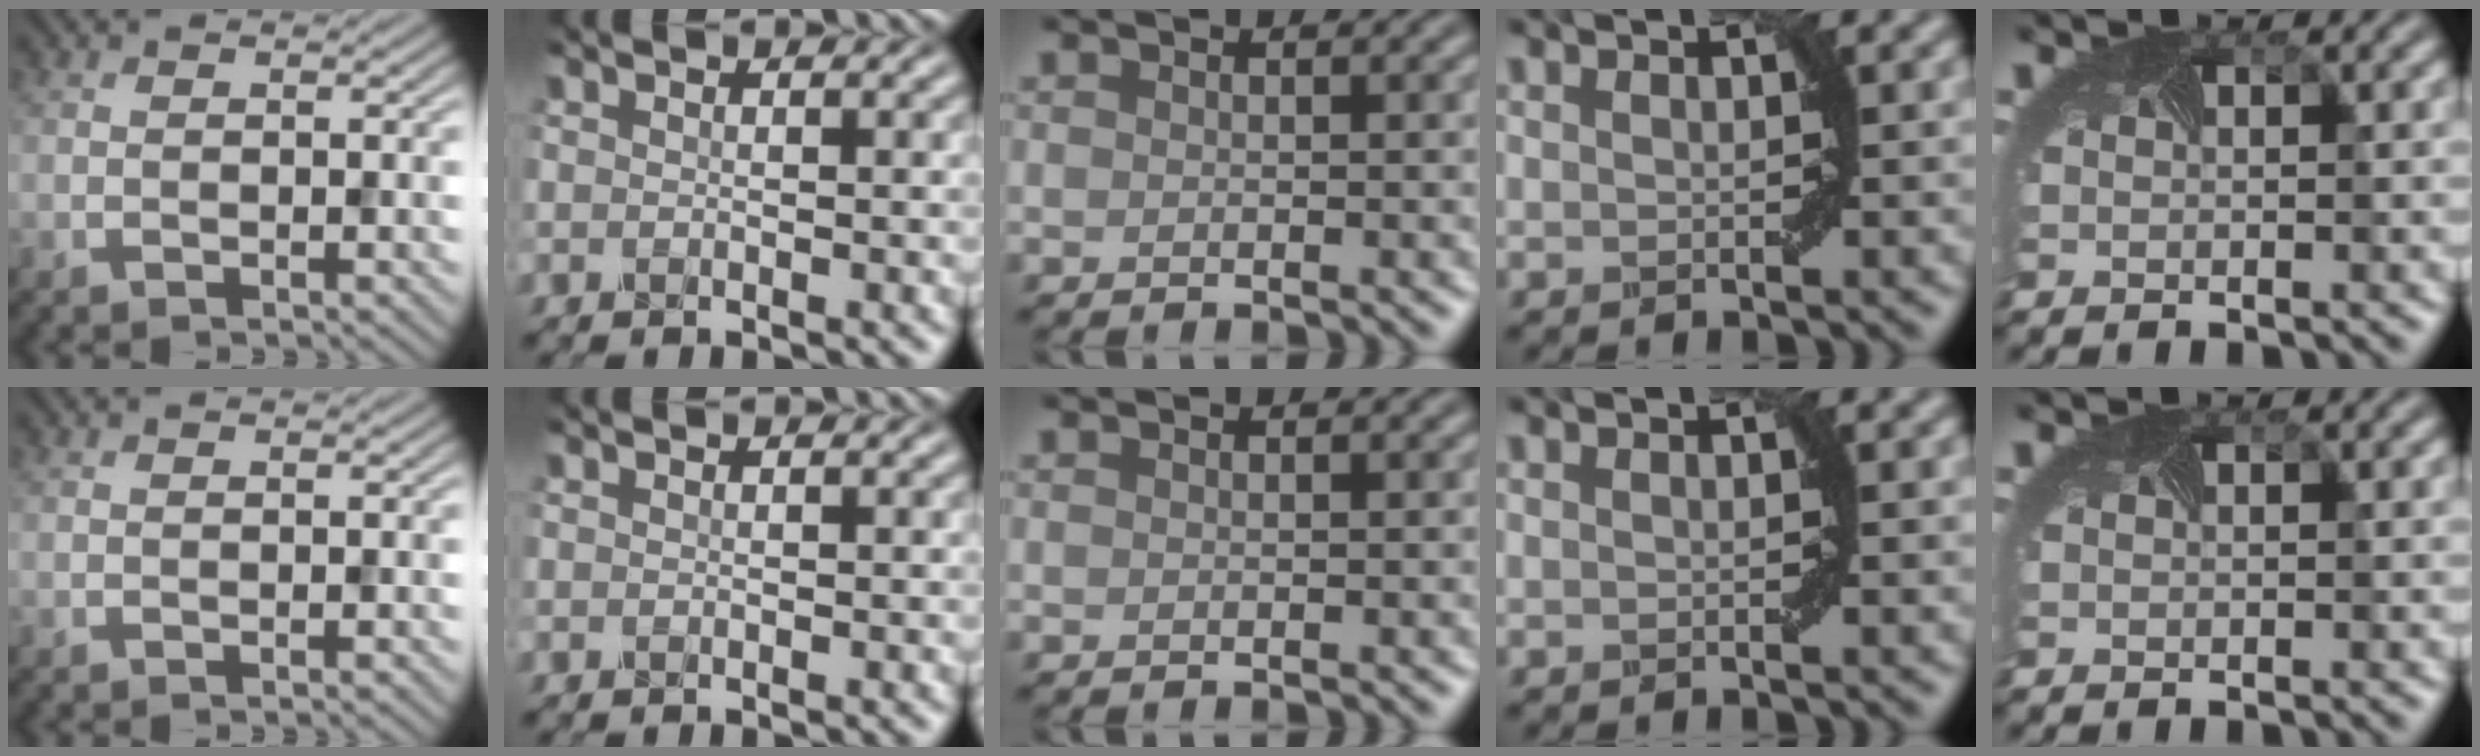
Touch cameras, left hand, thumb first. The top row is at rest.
{}